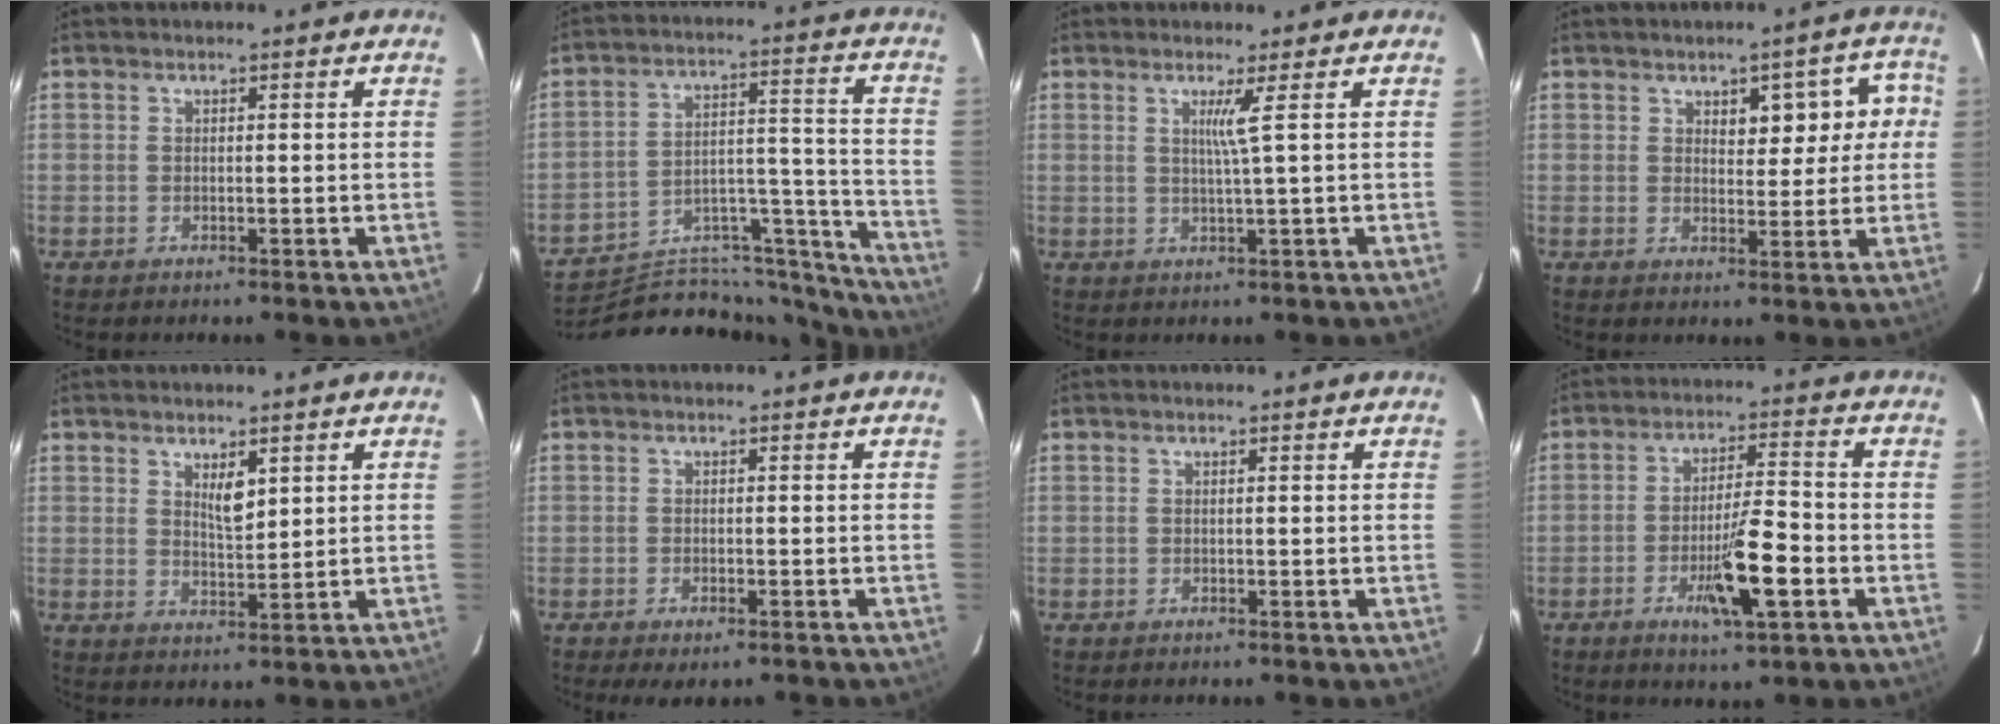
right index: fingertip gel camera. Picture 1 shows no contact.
{"total": 24.9, "force": [-23.7, 5.0, 5.7], "torque": [-0.055, 0.052, -0.330]}
{"total": 2.4, "force": [0.8, -1.2, 2.0], "torque": [-0.038, -0.008, 0.016]}
{"total": 7.4, "force": [2.0, 3.6, 6.1], "torque": [-0.059, 0.028, 0.028]}
{"total": 3.3, "force": [1.8, 1.0, 2.7], "torque": [-0.049, -0.005, 0.036]}
{"total": 3.4, "force": [-2.5, 1.1, 2.1], "torque": [-0.028, -0.005, -0.032]}
{"total": 0.0}
{"total": 9.4, "force": [-3.5, 1.0, 8.6], "torque": [-0.150, -0.006, -0.057]}